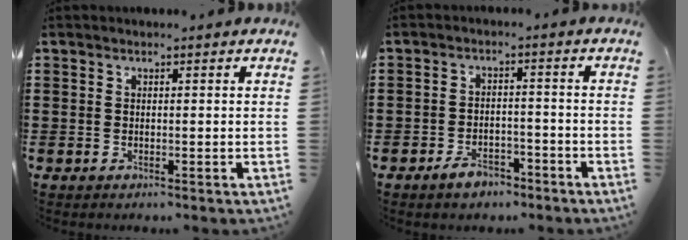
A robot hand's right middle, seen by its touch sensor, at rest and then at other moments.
{"total": 3.5, "force": [-2.9, 1.4, 1.2], "torque": [-0.022, 0.010, -0.057]}